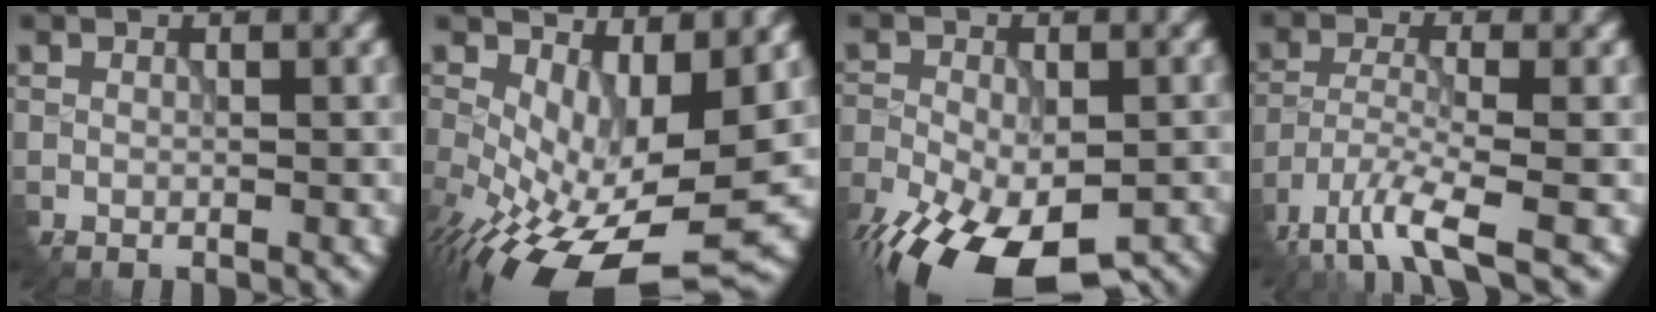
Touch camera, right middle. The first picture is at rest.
{"total": 11.5, "force": [-2.9, 5.7, 9.5], "torque": [-0.171, -0.033, -0.028]}
{"total": 14.8, "force": [-10.0, 6.9, 8.4], "torque": [-0.154, -0.051, -0.140]}
{"total": 5.9, "force": [-4.5, 1.2, 3.5], "torque": [-0.074, -0.009, -0.087]}